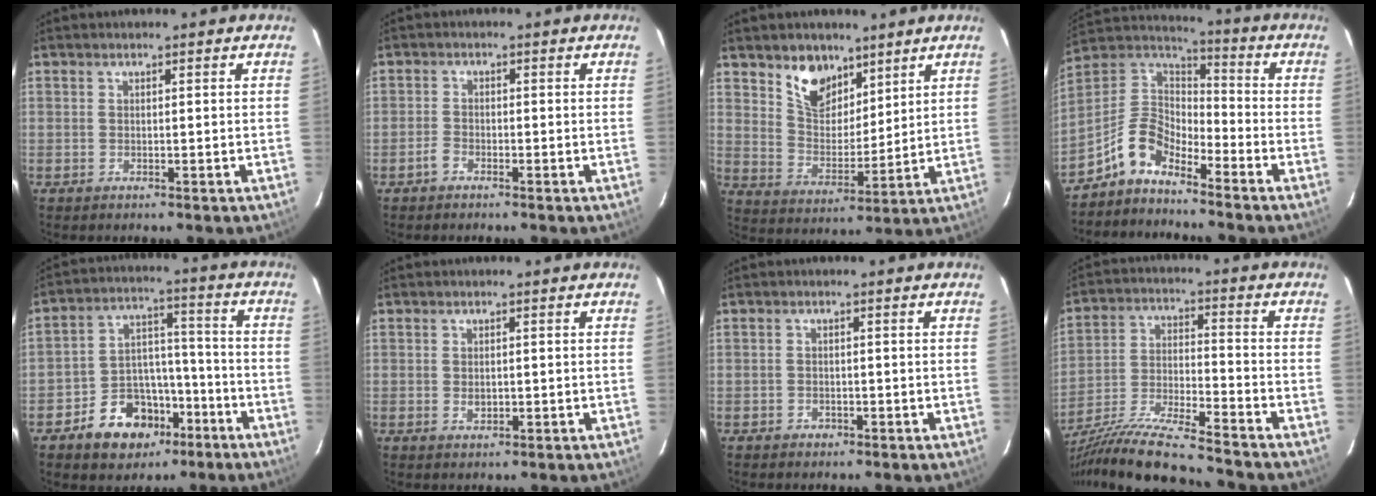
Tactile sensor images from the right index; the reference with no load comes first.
{"total": 1.9, "force": [-1.5, 1.1, 0.6], "torque": [-0.014, 0.004, -0.028]}
{"total": 9.9, "force": [6.7, 5.8, 4.3], "torque": [-0.075, 0.002, 0.128]}
{"total": 9.9, "force": [-7.1, 4.8, 5.2], "torque": [-0.125, 0.034, -0.150]}
{"total": 12.2, "force": [-7.1, 8.6, 4.9], "torque": [-0.102, 0.040, -0.096]}
{"total": 1.9, "force": [-0.2, 1.4, 1.2], "torque": [-0.017, -0.001, -0.002]}
{"total": 1.8, "force": [-1.1, 1.4, 0.3], "torque": [-0.006, 0.003, -0.014]}
{"total": 19.1, "force": [-16.6, 0.5, 9.4], "torque": [-0.190, -0.046, -0.292]}